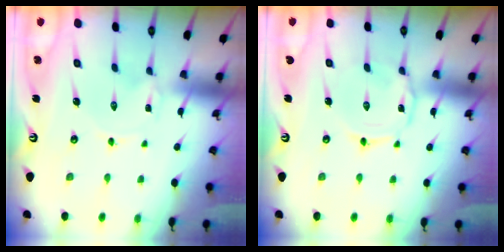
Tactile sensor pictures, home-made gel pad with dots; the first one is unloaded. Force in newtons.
{"total": 2.5, "press": 2.4, "slide": 0.4}